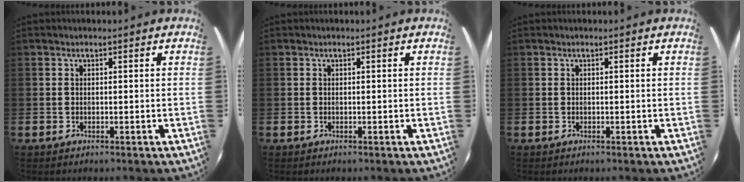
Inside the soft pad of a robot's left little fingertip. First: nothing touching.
{"total": 0.0}
{"total": 0.0}